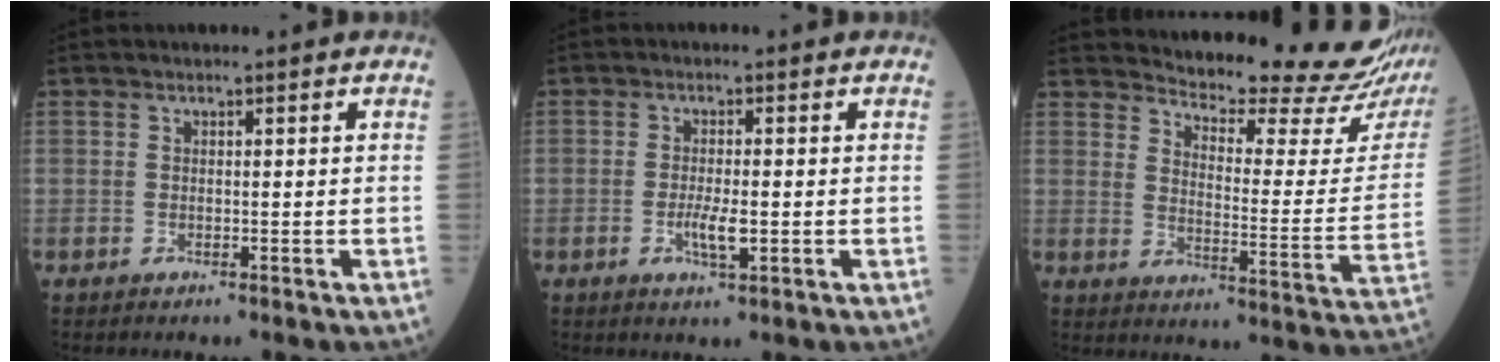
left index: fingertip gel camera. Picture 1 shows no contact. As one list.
[{"total": 3.4, "force": [-0.8, 0.8, 3.2], "torque": [-0.066, -0.002, -0.013]}, {"total": 21.5, "force": [20.2, 1.0, 7.3], "torque": [-0.104, -0.111, 0.242]}]